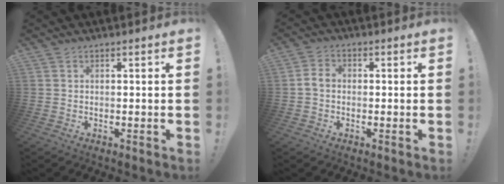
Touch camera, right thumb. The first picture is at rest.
{"total": 3.8, "force": [-0.8, 2.6, 2.6], "torque": [-0.053, 0.012, -0.015]}